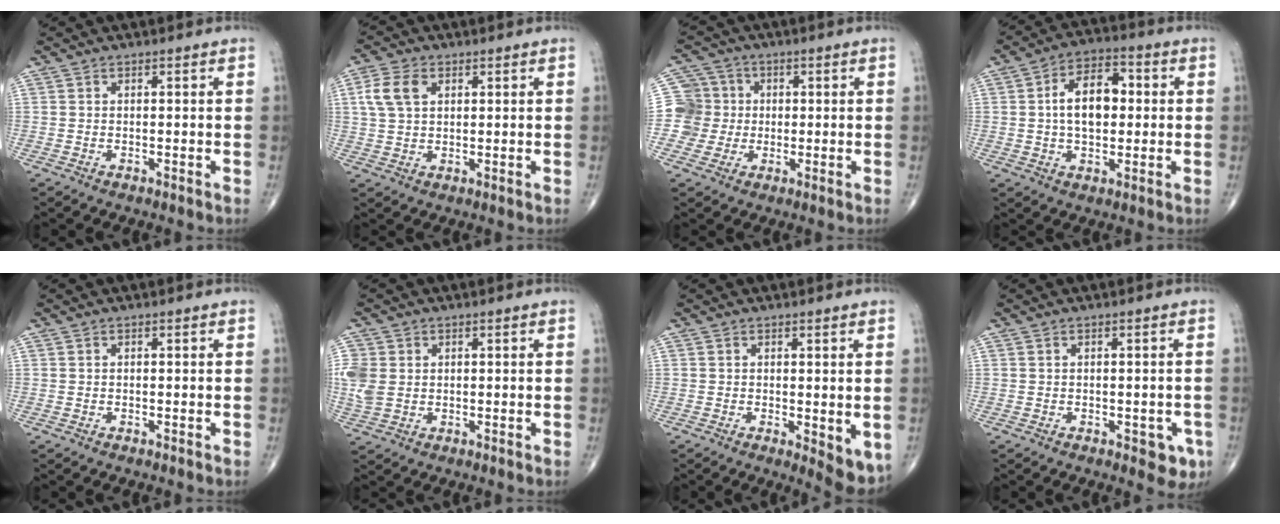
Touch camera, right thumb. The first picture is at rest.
{"total": 6.3, "force": [2.1, 4.1, 4.3], "torque": [-0.088, 0.007, 0.040]}
{"total": 7.6, "force": [-0.1, 7.6, 0.3], "torque": [0.025, 0.018, -0.007]}
{"total": 11.1, "force": [0.9, 6.8, 8.8], "torque": [-0.130, 0.020, 0.011]}
{"total": 0.0}
{"total": 5.7, "force": [0.6, 4.6, 3.3], "torque": [-0.079, 0.004, 0.017]}
{"total": 5.9, "force": [-0.8, 2.2, 5.5], "torque": [-0.064, -0.016, -0.007]}
{"total": 4.2, "force": [-1.6, 2.2, 3.3], "torque": [-0.012, -0.001, -0.016]}